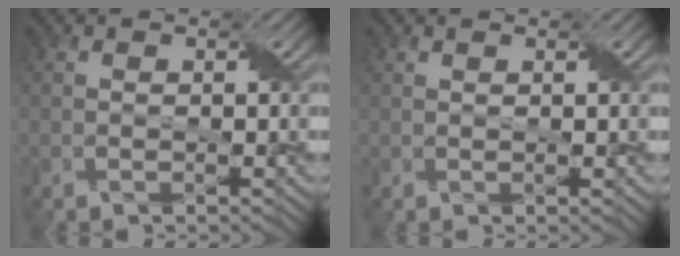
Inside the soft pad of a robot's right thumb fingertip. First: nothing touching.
{"total": 0.6, "force": [0.5, 0.0, 0.3], "torque": [-0.007, 0.003, 0.007]}